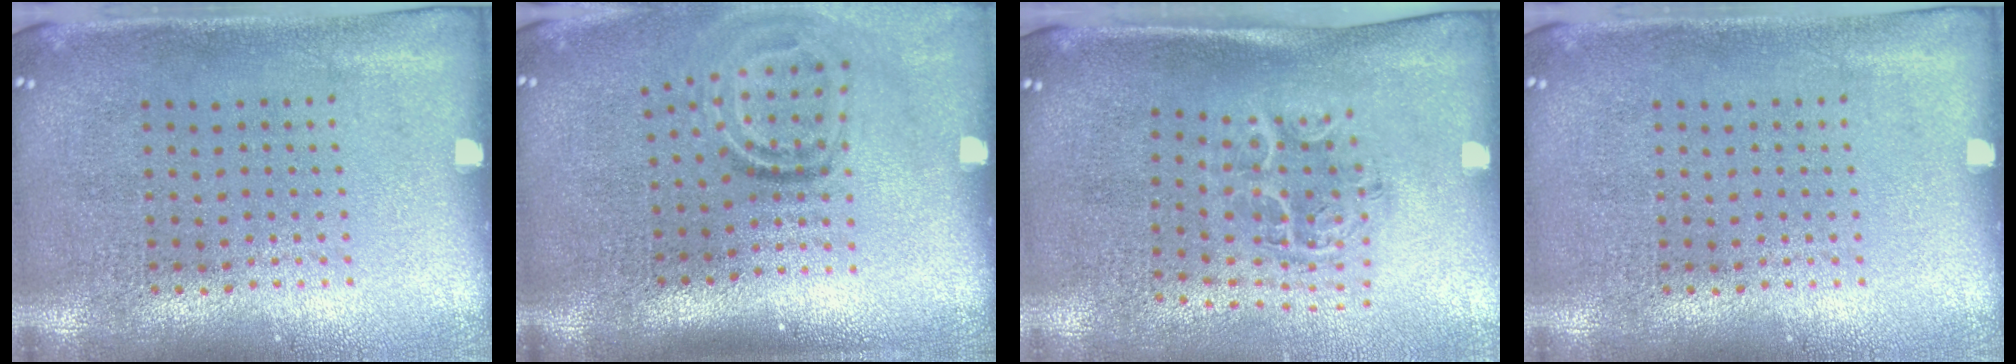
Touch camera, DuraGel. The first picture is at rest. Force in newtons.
{"total": 1.9, "press": 1.1, "slide": 1.5}
{"total": 1.1, "press": 1.1, "slide": 0.2}
{"total": 0.0}